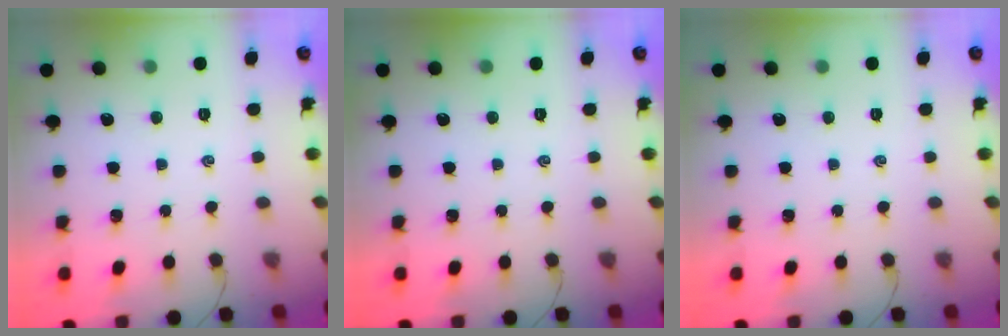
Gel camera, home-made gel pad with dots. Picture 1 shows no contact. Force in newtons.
{"total": 0.0}
{"total": 0.0}